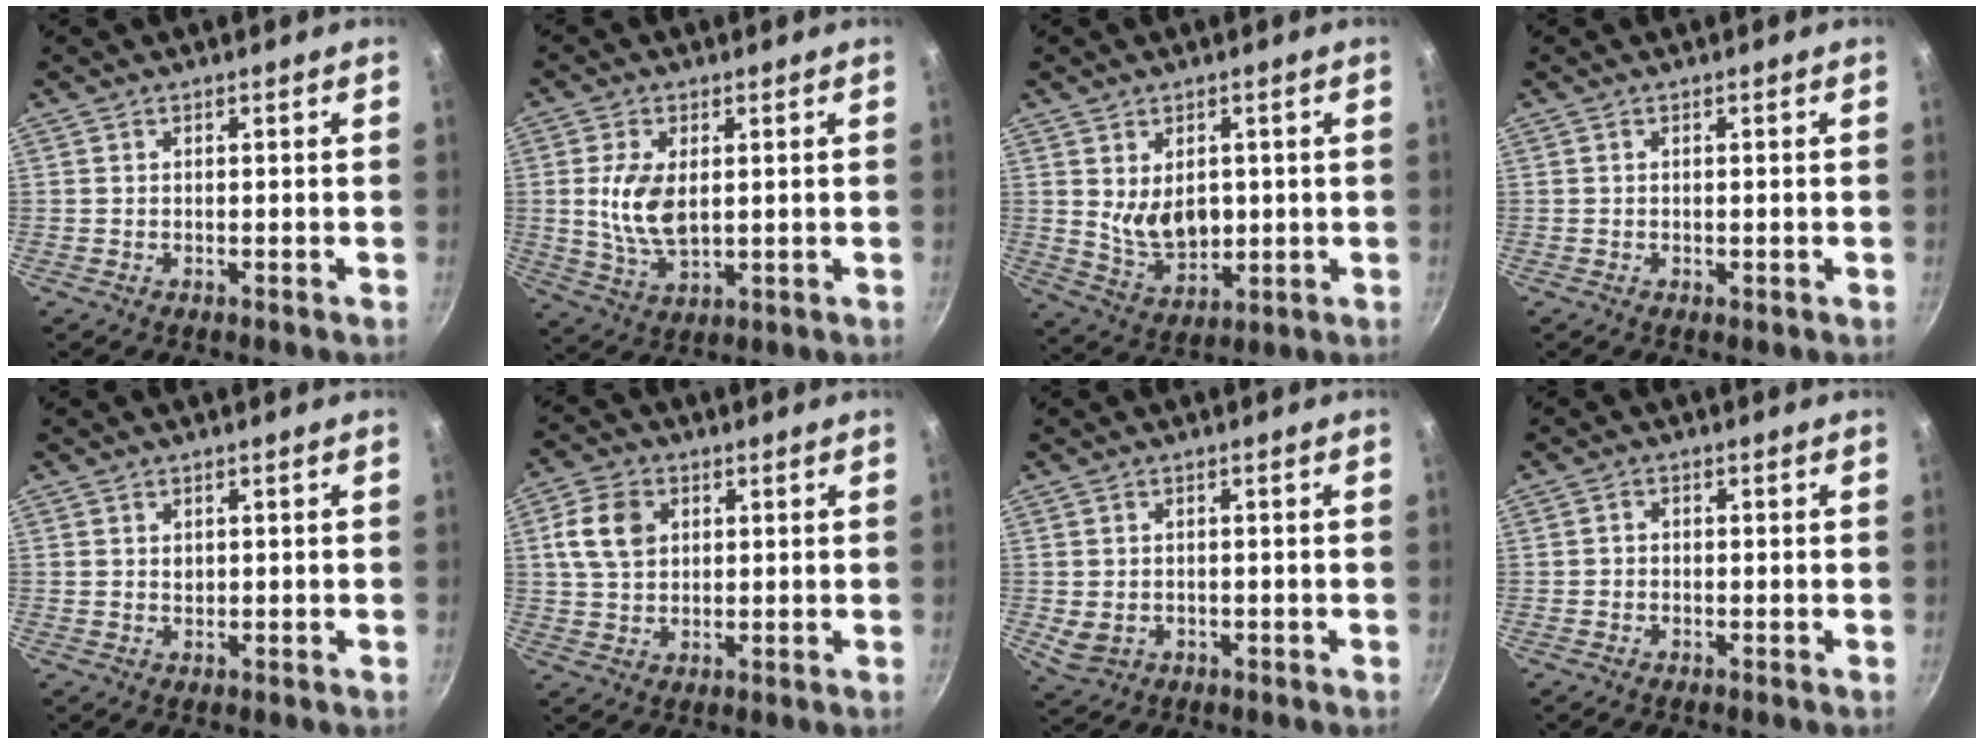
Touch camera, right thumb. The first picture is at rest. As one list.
[{"total": 8.8, "force": [1.2, 4.9, 7.2], "torque": [-0.143, -0.012, 0.028]}, {"total": 8.7, "force": [1.1, 5.9, 6.3], "torque": [-0.091, -0.027, 0.036]}, {"total": 0.6, "force": [-0.1, 0.3, 0.5], "torque": [-0.005, 0.000, -0.002]}, {"total": 1.1, "force": [0.4, 0.8, 0.6], "torque": [-0.007, 0.001, 0.008]}, {"total": 8.2, "force": [2.3, 6.0, 5.0], "torque": [-0.079, 0.004, 0.039]}, {"total": 3.6, "force": [-0.5, 2.9, 2.0], "torque": [-0.040, -0.002, 0.003]}, {"total": 1.2, "force": [-0.4, 1.0, 0.5], "torque": [-0.009, 0.005, -0.009]}]